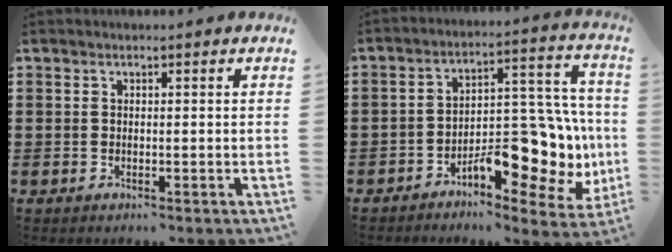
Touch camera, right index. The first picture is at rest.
{"total": 12.0, "force": [-4.4, 6.2, 9.3], "torque": [-0.117, -0.002, -0.076]}